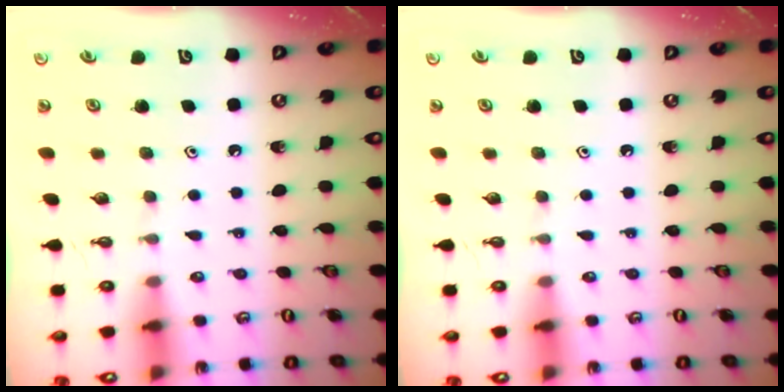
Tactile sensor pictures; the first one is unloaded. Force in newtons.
{"total": 0.0}